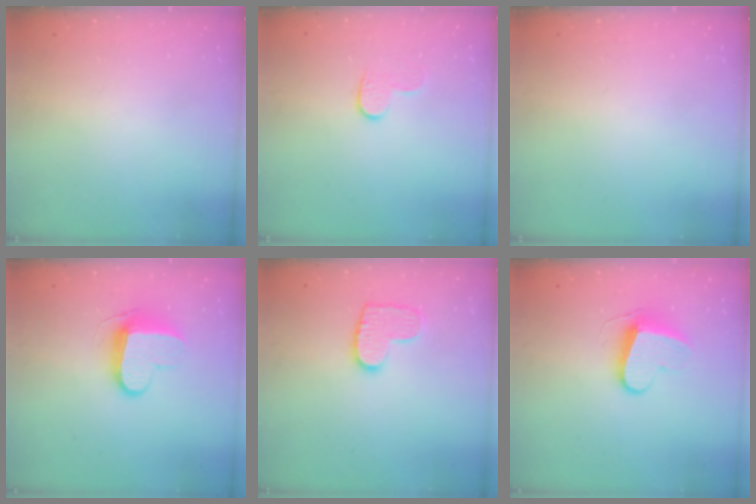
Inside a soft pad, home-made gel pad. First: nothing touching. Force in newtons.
{"total": 5.8, "press": 5.8, "slide": 0.5}
{"total": 0.0}
{"total": 10.0, "press": 10.0, "slide": 1.1}
{"total": 10.2, "press": 10.1, "slide": 0.5}
{"total": 9.3, "press": 9.3, "slide": 0.1}